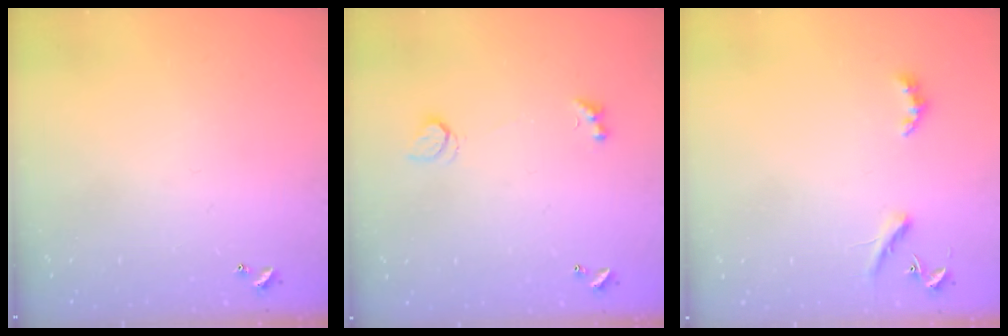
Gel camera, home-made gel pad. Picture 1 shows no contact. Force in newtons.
{"total": 2.3, "press": 1.9, "slide": 1.1}
{"total": 3.5, "press": 3.5, "slide": 0.7}